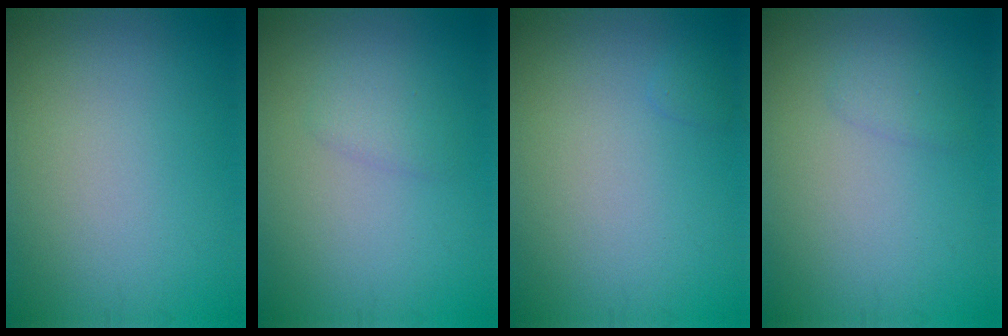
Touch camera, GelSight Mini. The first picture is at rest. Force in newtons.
{"total": 1.3, "press": 1.3, "slide": 0.1}
{"total": 0.6, "press": 0.6, "slide": 0.0}
{"total": 1.0, "press": 1.0, "slide": 0.1}